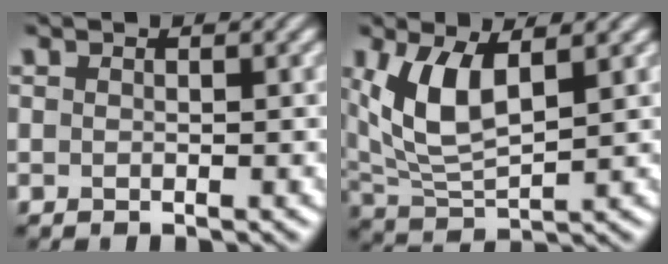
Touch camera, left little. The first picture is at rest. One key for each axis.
{"total": 6.5, "fx": 2.1, "fy": 2.9, "fz": 5.4, "tx": -0.127, "ty": -0.004, "tz": 0.046}